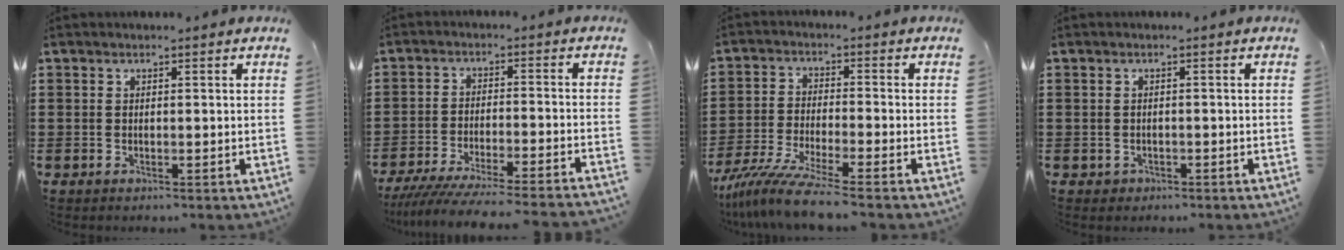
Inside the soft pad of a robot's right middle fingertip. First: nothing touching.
{"total": 6.1, "force": [-5.7, -0.2, 2.2], "torque": [-0.045, -0.014, -0.112]}
{"total": 7.5, "force": [-6.3, -0.2, 4.0], "torque": [-0.094, -0.016, -0.125]}
{"total": 0.6, "force": [-0.4, 0.5, 0.1], "torque": [-0.004, 0.003, -0.009]}